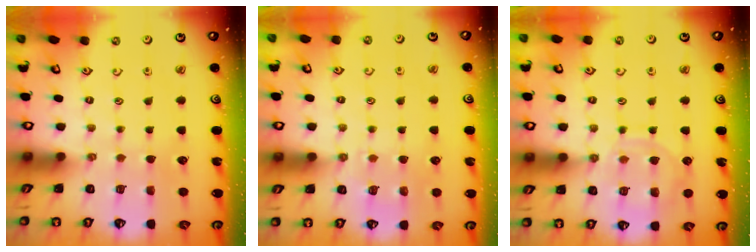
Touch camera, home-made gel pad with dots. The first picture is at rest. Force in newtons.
{"total": 5.1, "press": 5.1, "slide": 0.8}
{"total": 11.7, "press": 11.7, "slide": 1.1}